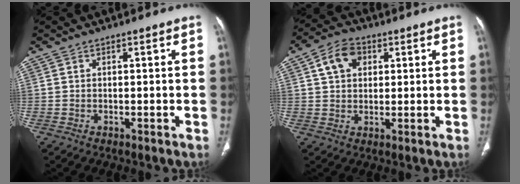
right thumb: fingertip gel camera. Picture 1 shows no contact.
{"total": 7.3, "force": [2.6, 5.3, 4.4], "torque": [-0.060, 0.005, 0.039]}